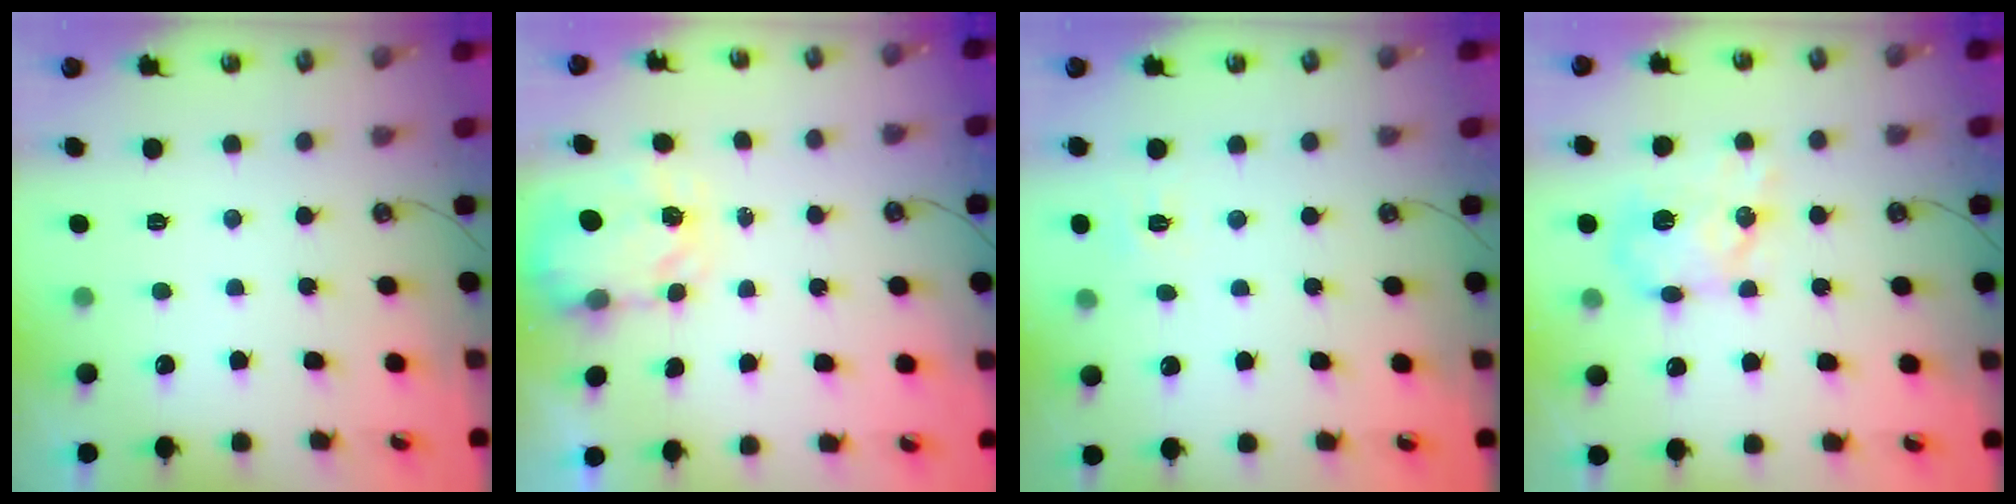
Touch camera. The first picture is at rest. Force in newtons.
{"total": 3.3, "press": 3.3, "slide": 0.3}
{"total": 5.0, "press": 4.9, "slide": 0.6}
{"total": 11.8, "press": 11.7, "slide": 0.7}